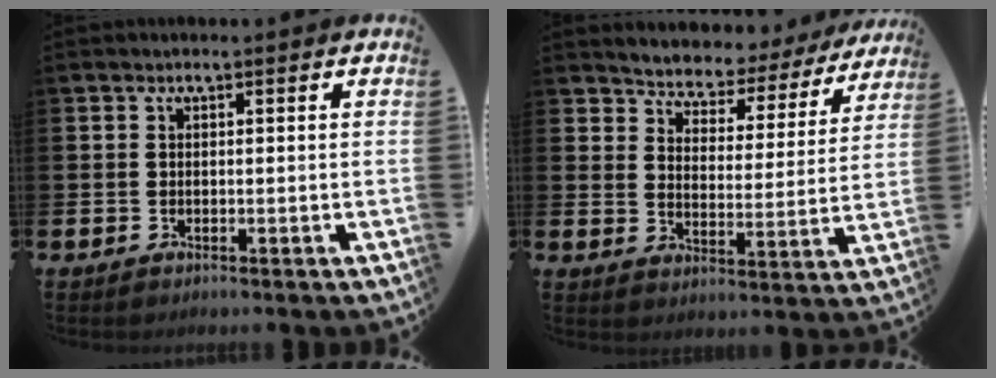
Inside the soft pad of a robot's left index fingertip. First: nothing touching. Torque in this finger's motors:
{"motor_torque": [0.51, -0.45, 0.16, 0.07]}